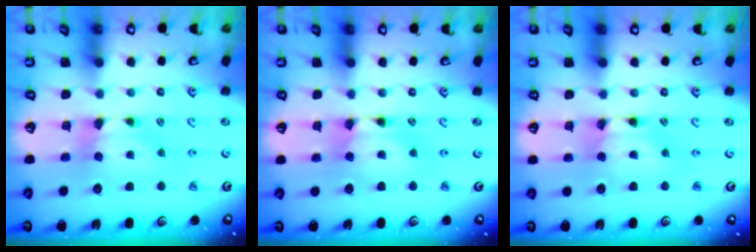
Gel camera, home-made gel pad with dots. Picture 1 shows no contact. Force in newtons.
{"total": 2.1, "press": 2.1, "slide": 0.0}
{"total": 1.7, "press": 1.7, "slide": 0.2}